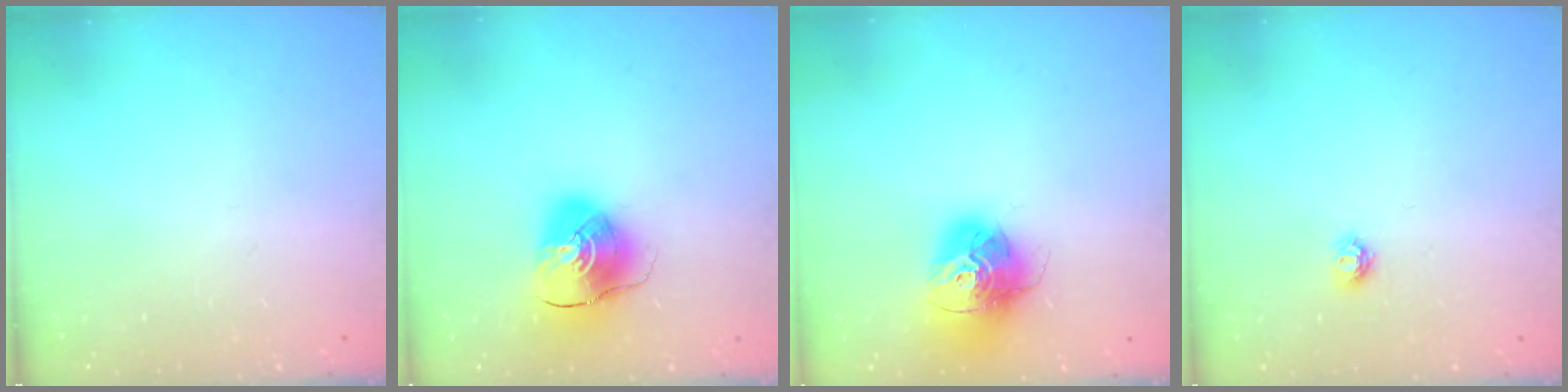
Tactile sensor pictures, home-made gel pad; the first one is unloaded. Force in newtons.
{"total": 11.3, "press": 11.2, "slide": 1.4}
{"total": 15.3, "press": 15.2, "slide": 1.8}
{"total": 4.6, "press": 4.6, "slide": 0.5}